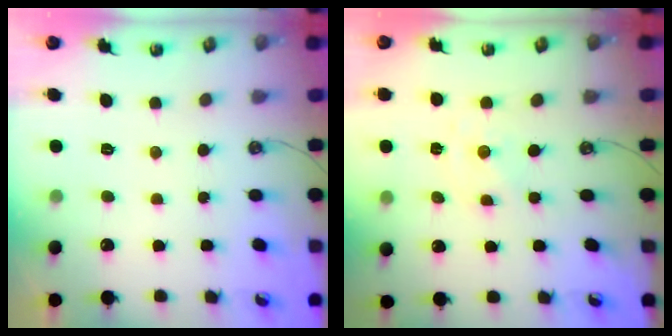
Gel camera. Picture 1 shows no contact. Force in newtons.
{"total": 0.0}